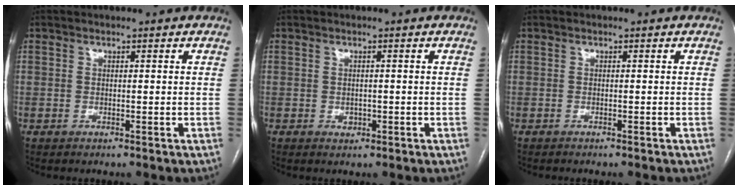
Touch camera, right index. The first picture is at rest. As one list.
[{"total": 1.3, "force": [-0.3, 1.0, 0.6], "torque": [-0.011, 0.001, -0.001]}, {"total": 1.2, "force": [-1.1, 0.0, 0.4], "torque": [-0.006, 0.001, -0.014]}]